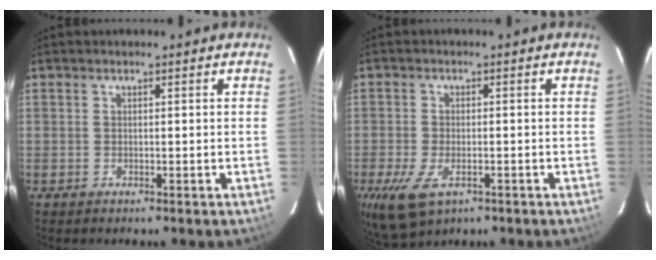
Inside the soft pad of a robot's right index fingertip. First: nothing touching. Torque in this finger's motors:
{"motor_torque": [0.82, -0.69, 0.46, 0.11]}